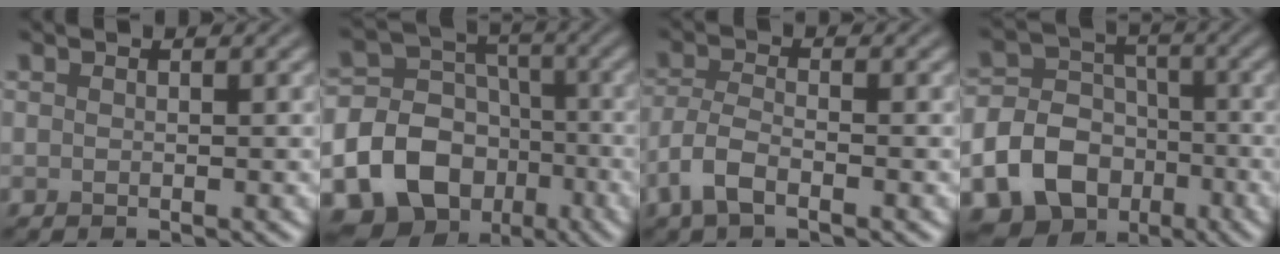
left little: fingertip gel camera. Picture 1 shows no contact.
{"total": 19.4, "force": [-8.4, 16.5, 5.7], "torque": [-0.142, -0.051, -0.148]}
{"total": 3.2, "force": [-1.8, 1.2, 2.3], "torque": [-0.053, 0.001, -0.044]}
{"total": 13.0, "force": [-5.8, 10.8, 4.4], "torque": [-0.088, -0.036, -0.114]}